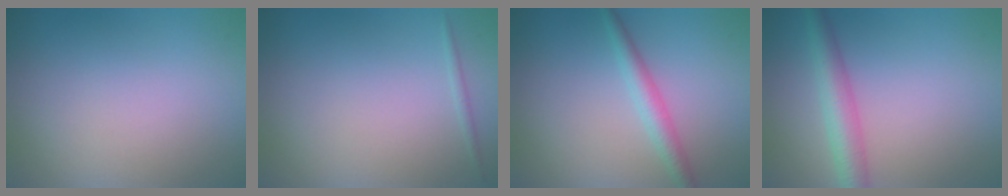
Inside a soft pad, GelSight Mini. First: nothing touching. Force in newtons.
{"total": 0.6, "press": 0.6, "slide": 0.1}
{"total": 2.4, "press": 2.4, "slide": 0.1}
{"total": 4.0, "press": 4.0, "slide": 0.1}